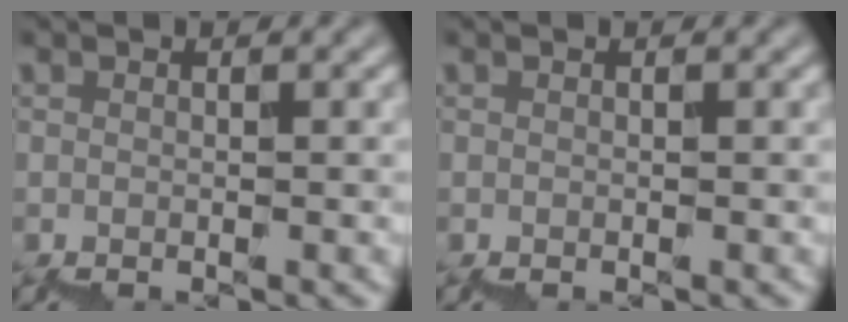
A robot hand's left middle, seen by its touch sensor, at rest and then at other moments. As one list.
[{"total": 0.0}]